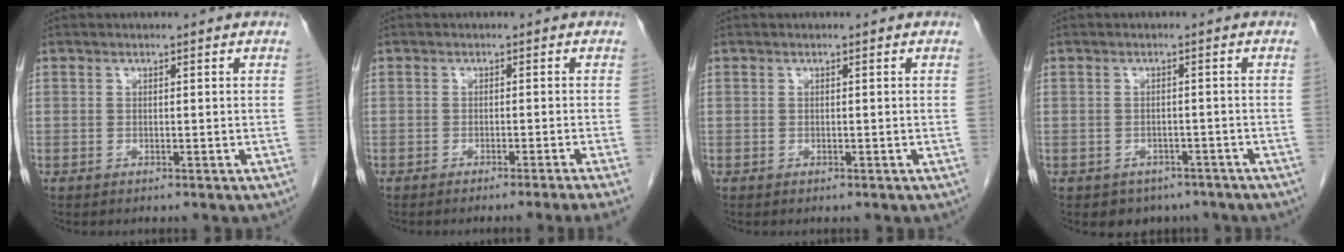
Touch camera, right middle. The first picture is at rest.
{"total": 4.8, "force": [-3.7, -1.7, 2.6], "torque": [-0.018, 0.001, -0.049]}
{"total": 0.0}
{"total": 4.5, "force": [-3.3, 3.0, 0.4], "torque": [-0.003, 0.011, -0.040]}